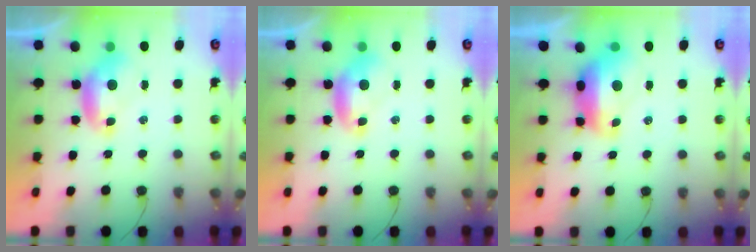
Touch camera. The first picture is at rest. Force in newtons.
{"total": 0.0}
{"total": 2.9, "press": 2.8, "slide": 0.7}